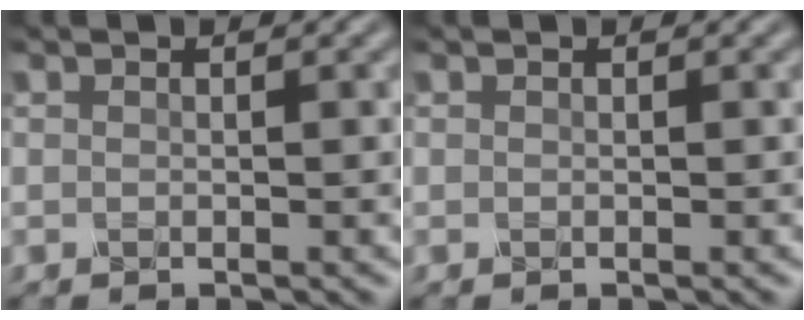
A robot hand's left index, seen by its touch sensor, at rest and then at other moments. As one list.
[{"total": 0.0}]